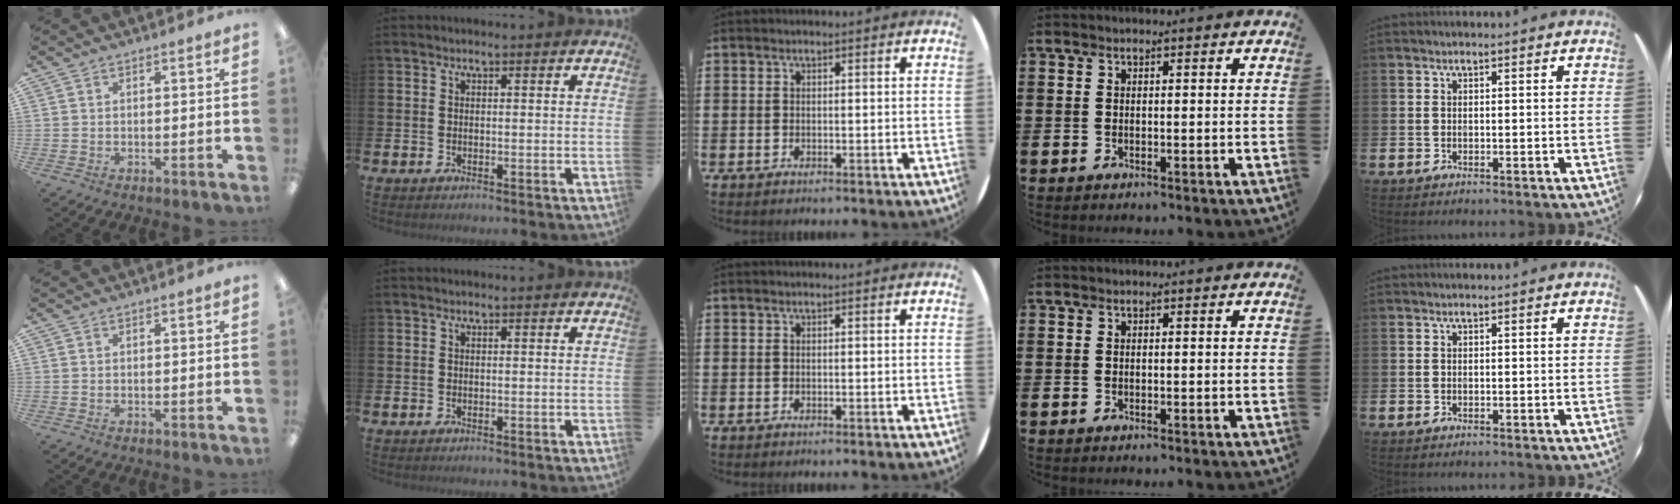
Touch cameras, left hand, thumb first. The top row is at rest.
{}